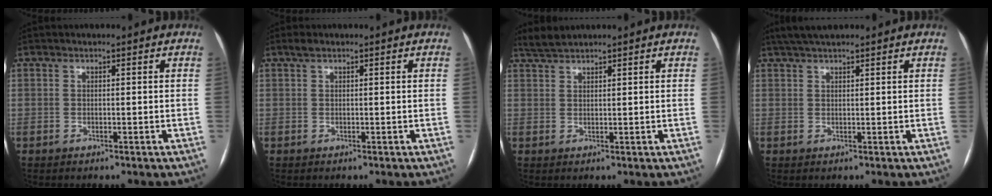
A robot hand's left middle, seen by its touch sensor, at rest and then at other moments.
{"total": 1.1, "force": [0.8, 0.3, 0.7], "torque": [-0.016, 0.014, 0.016]}
{"total": 2.5, "force": [2.4, 0.1, 0.5], "torque": [-0.015, 0.015, 0.050]}
{"total": 4.6, "force": [3.8, 0.7, 2.5], "torque": [-0.043, 0.029, 0.068]}